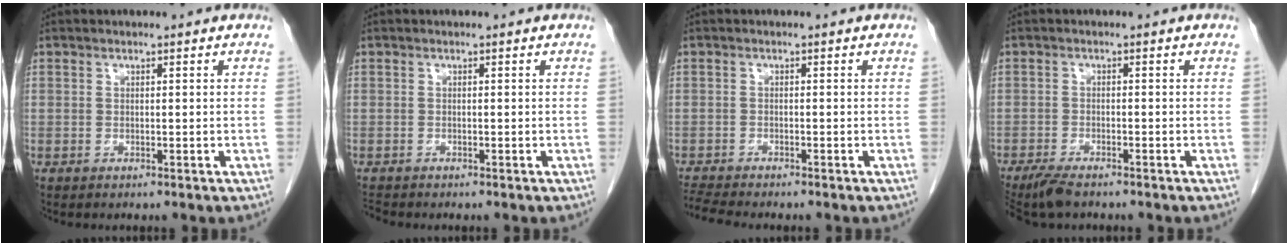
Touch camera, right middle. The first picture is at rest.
{"total": 1.0, "force": [-1.0, -0.1, -0.1], "torque": [-0.008, -0.009, -0.018]}
{"total": 4.0, "force": [-3.8, -0.5, 1.1], "torque": [-0.028, -0.018, -0.068]}
{"total": 4.6, "force": [-3.8, 0.9, 2.5], "torque": [-0.047, -0.012, -0.065]}